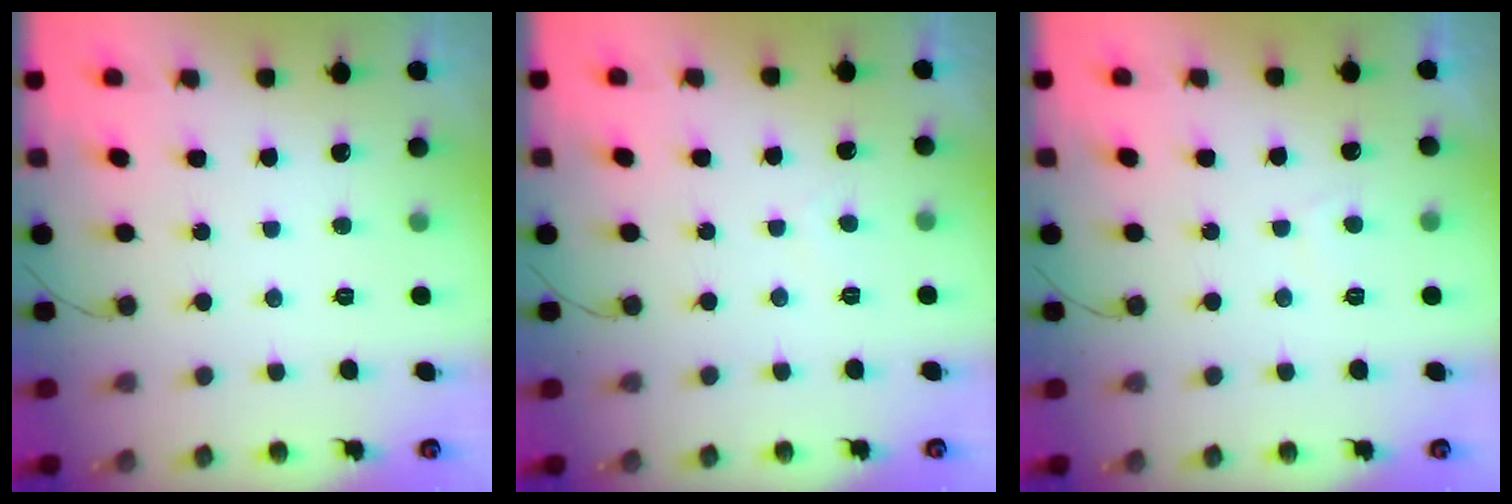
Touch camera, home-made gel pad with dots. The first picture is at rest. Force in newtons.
{"total": 0.0}
{"total": 0.5, "press": 0.2, "slide": 0.5}